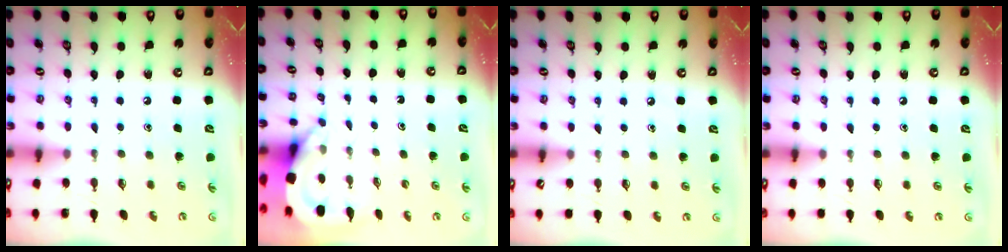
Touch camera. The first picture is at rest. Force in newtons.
{"total": 3.9, "press": 3.9, "slide": 0.3}
{"total": 2.3, "press": 2.3, "slide": 0.4}
{"total": 3.4, "press": 3.4, "slide": 0.5}